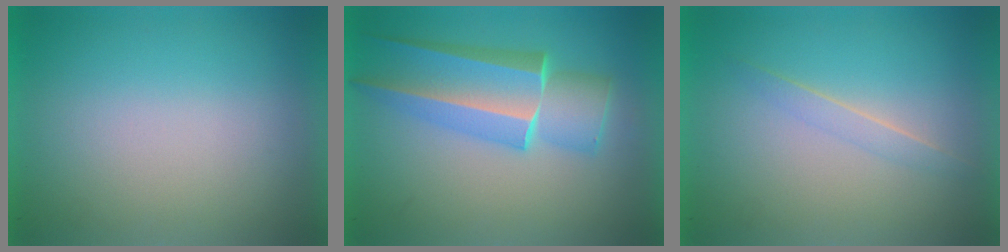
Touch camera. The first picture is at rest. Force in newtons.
{"total": 4.9}
{"total": 1.1}